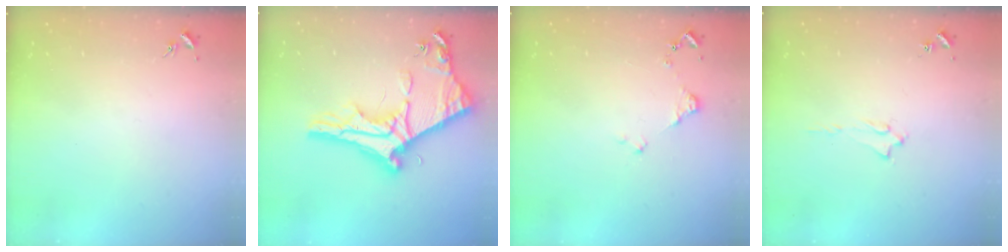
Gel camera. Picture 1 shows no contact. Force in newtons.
{"total": 11.2, "press": 11.1, "slide": 1.1}
{"total": 1.2, "press": 1.2, "slide": 0.2}
{"total": 1.6, "press": 1.6, "slide": 0.2}